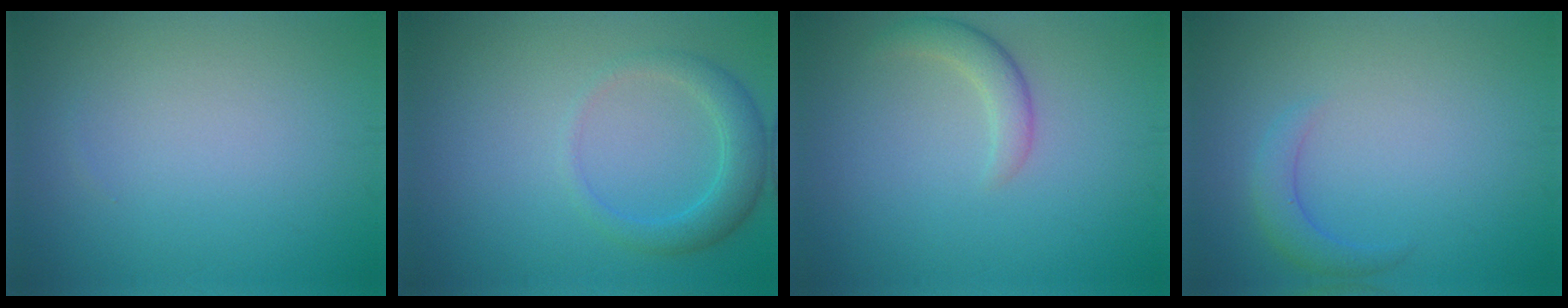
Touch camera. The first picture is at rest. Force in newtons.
{"total": 2.9, "press": 2.9, "slide": 0.1}
{"total": 2.2, "press": 2.2, "slide": 0.2}
{"total": 2.0, "press": 2.0, "slide": 0.2}